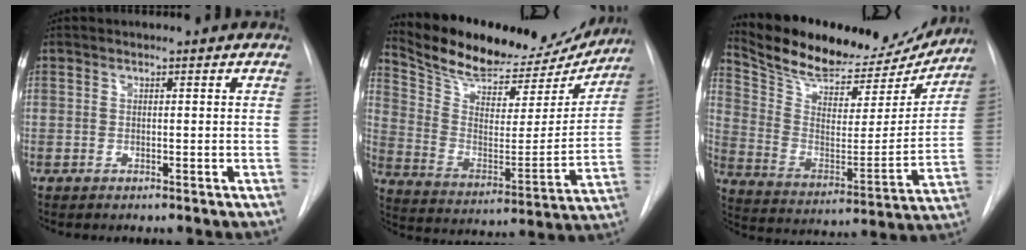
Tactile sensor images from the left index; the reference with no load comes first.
{"total": 23.7, "force": [21.6, 6.7, 7.2], "torque": [-0.123, -0.026, 0.316]}
{"total": 23.9, "force": [21.7, 6.7, 7.4], "torque": [-0.129, -0.026, 0.320]}